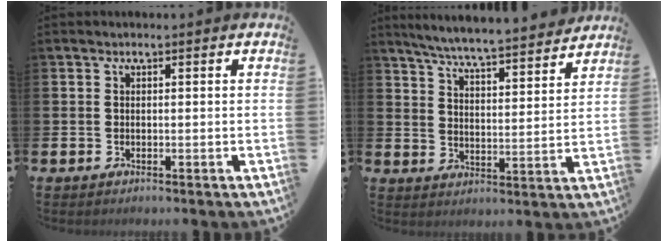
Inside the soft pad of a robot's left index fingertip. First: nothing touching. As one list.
[{"total": 6.4, "force": [6.2, -0.2, 1.5], "torque": [-0.056, -0.046, 0.108]}]